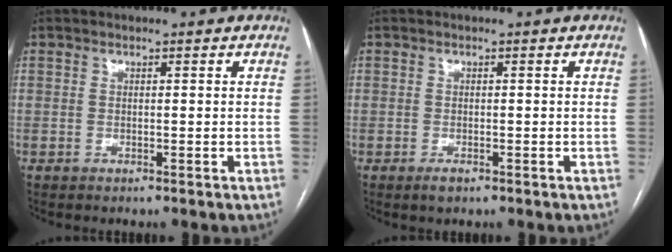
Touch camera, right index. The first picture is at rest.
{"total": 1.4, "force": [-0.9, 0.8, 0.8], "torque": [-0.012, 0.000, -0.011]}